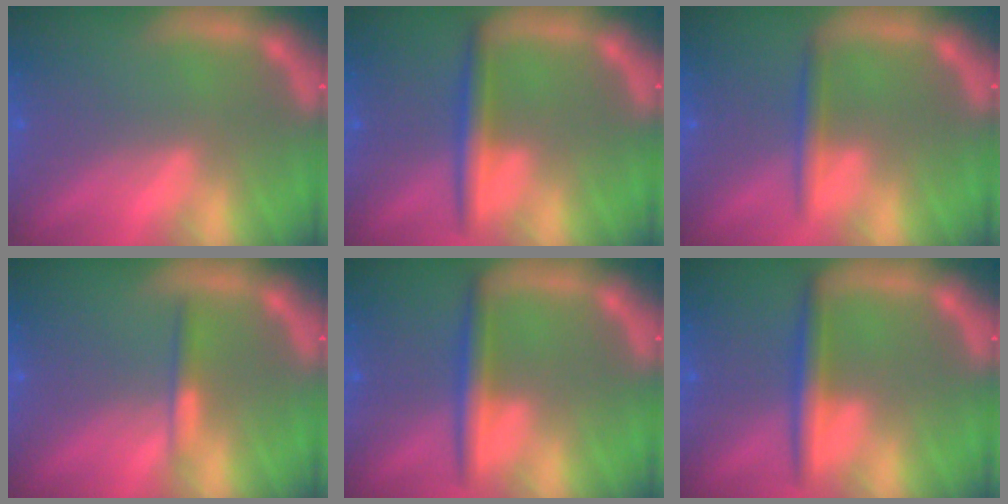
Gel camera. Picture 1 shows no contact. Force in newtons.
{"total": 3.0}
{"total": 1.9}
{"total": 1.4}
{"total": 3.0}
{"total": 3.0}